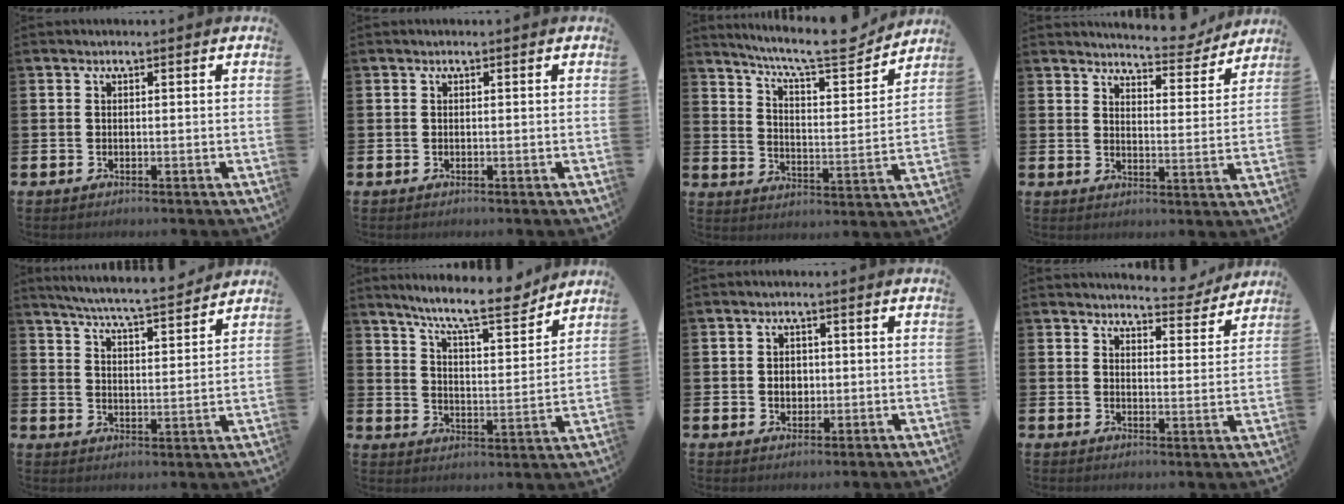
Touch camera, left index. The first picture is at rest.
{"total": 0.0}
{"total": 9.5, "force": [8.5, 1.3, 4.1], "torque": [-0.092, -0.057, 0.141]}
{"total": 5.7, "force": [5.6, 0.8, 0.8], "torque": [-0.017, -0.042, 0.094]}
{"total": 6.2, "force": [6.0, -0.2, 1.6], "torque": [-0.048, -0.044, 0.102]}
{"total": 10.1, "force": [9.0, 1.2, 4.5], "torque": [-0.103, -0.053, 0.153]}
{"total": 2.3, "force": [0.0, 1.9, 1.3], "torque": [-0.010, 0.003, -0.006]}
{"total": 5.0, "force": [4.9, 0.8, 0.6], "torque": [-0.007, -0.036, 0.083]}